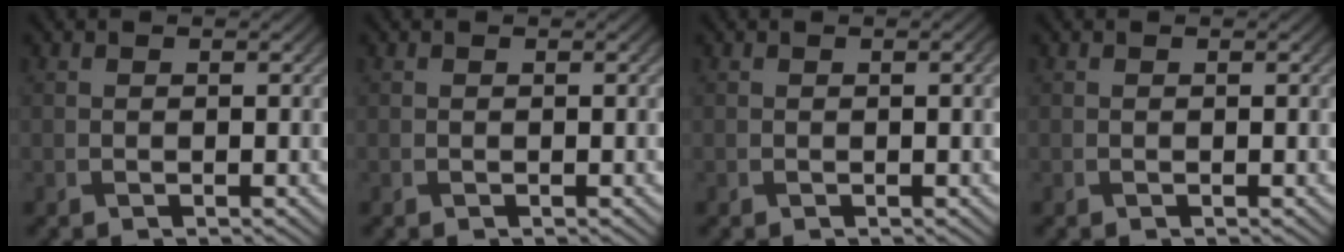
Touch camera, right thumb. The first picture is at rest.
{"total": 0.0}
{"total": 1.1, "force": [0.2, 0.2, 1.0], "torque": [-0.015, 0.002, 0.002]}
{"total": 0.0}